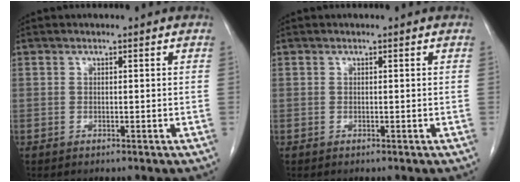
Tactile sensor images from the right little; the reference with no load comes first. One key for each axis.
{"total": 0.0}